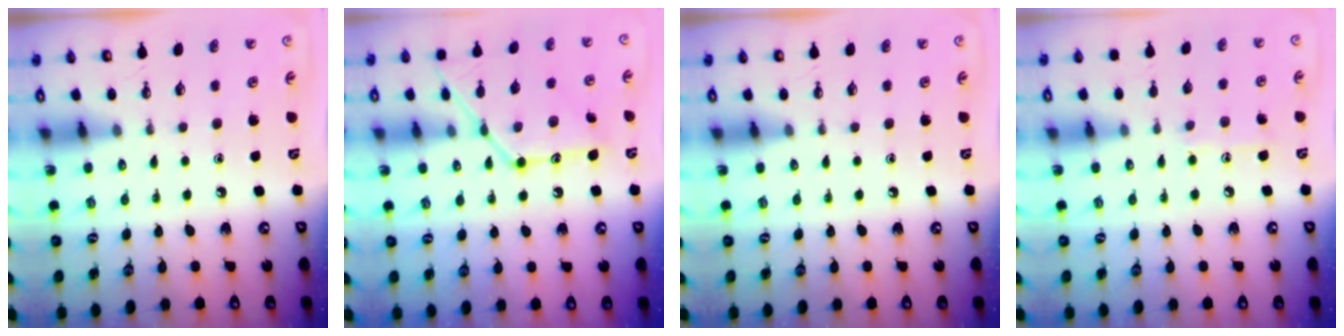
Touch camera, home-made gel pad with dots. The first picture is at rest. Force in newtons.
{"total": 16.4, "press": 16.3, "slide": 1.3}
{"total": 0.0}
{"total": 7.0, "press": 6.9, "slide": 0.6}